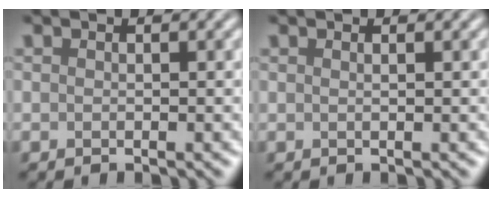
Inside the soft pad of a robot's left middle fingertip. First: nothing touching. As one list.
[{"total": 0.7, "force": [0.5, 0.3, 0.5], "torque": [-0.006, 0.000, 0.000]}]